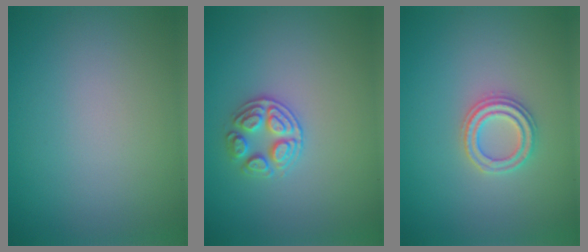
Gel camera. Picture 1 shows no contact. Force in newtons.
{"total": 2.8, "press": 2.7, "slide": 0.7}
{"total": 2.4, "press": 2.3, "slide": 0.4}